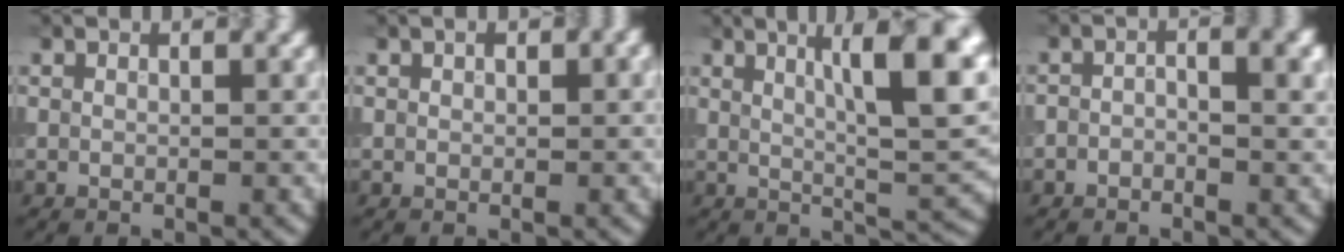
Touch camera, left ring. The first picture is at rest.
{"total": 1.3, "force": [0.5, 0.7, 1.0], "torque": [-0.009, 0.004, 0.005]}
{"total": 11.1, "force": [3.9, 3.1, 10.0], "torque": [-0.112, 0.016, 0.055]}
{"total": 2.2, "force": [-0.7, 1.3, 1.7], "torque": [-0.024, -0.001, -0.015]}